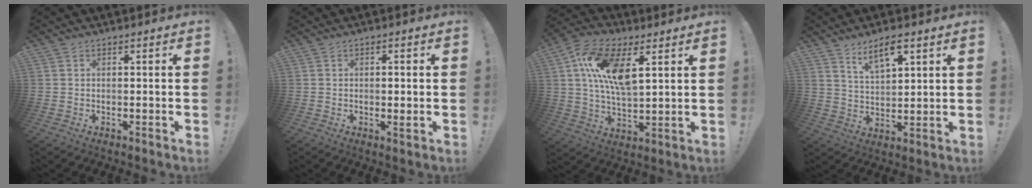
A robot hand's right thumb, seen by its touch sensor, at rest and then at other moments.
{"total": 1.6, "force": [0.1, 0.3, 1.5], "torque": [-0.012, -0.005, -0.002]}
{"total": 15.6, "force": [6.2, 7.3, 12.3], "torque": [-0.232, -0.010, 0.110]}
{"total": 7.7, "force": [5.3, 2.7, 4.9], "torque": [-0.075, -0.029, 0.091]}